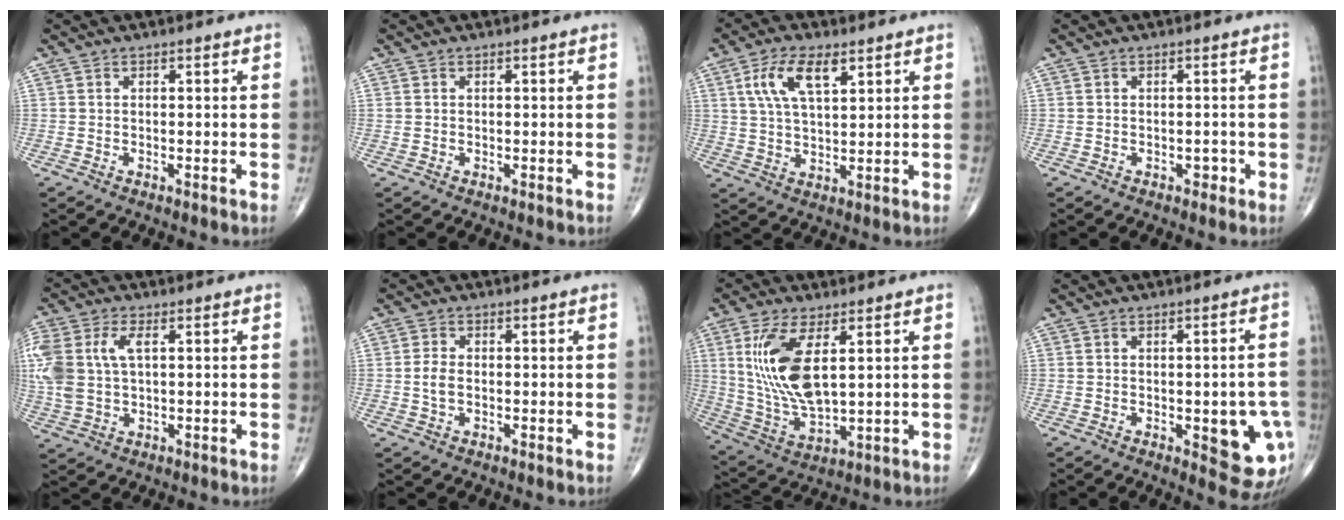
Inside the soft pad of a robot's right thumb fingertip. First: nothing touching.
{"total": 0.5, "force": [0.2, 0.4, 0.2], "torque": [-0.003, 0.001, 0.003]}
{"total": 9.0, "force": [4.1, 3.8, 7.0], "torque": [-0.133, -0.010, 0.079]}
{"total": 1.1, "force": [-0.5, 0.7, 0.7], "torque": [-0.004, 0.002, -0.008]}
{"total": 12.9, "force": [2.6, 7.5, 10.2], "torque": [-0.264, 0.010, 0.053]}
{"total": 2.9, "force": [-0.2, 1.8, 2.2], "torque": [-0.046, 0.001, -0.006]}
{"total": 14.4, "force": [3.9, 6.0, 12.5], "torque": [-0.263, -0.022, 0.089]}
{"total": 10.7, "force": [-2.6, 4.3, 9.4], "torque": [-0.084, 0.000, -0.021]}